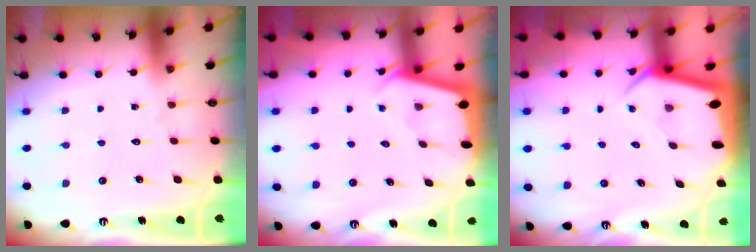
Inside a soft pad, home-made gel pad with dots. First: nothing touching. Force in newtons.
{"total": 2.2, "press": 2.2, "slide": 0.1}
{"total": 4.0, "press": 4.0, "slide": 0.3}